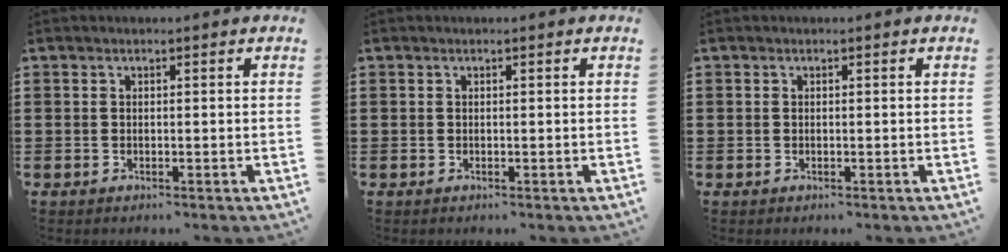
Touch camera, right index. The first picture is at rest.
{"total": 0.0}
{"total": 0.0}